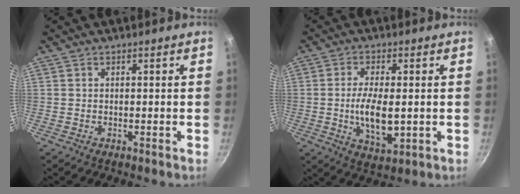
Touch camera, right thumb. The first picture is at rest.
{"total": 8.9, "force": [-0.7, 3.8, 8.0], "torque": [-0.150, -0.006, -0.008]}